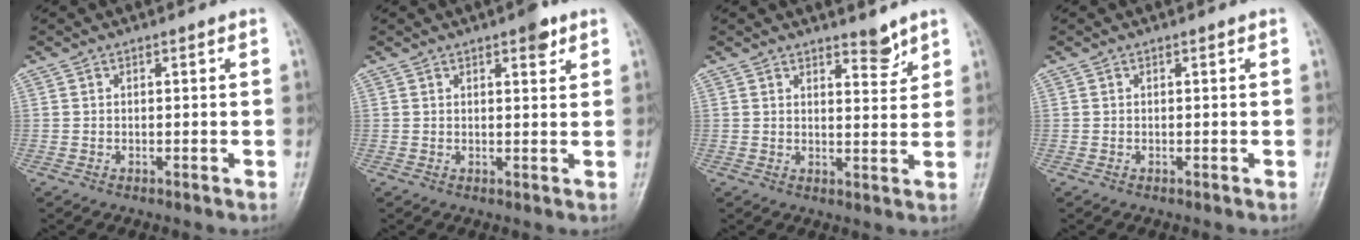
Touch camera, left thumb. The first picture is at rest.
{"total": 3.4, "force": [2.1, 1.2, 2.3], "torque": [-0.022, -0.009, 0.026]}
{"total": 3.6, "force": [3.0, 1.1, 1.7], "torque": [-0.011, -0.026, 0.045]}
{"total": 0.0}